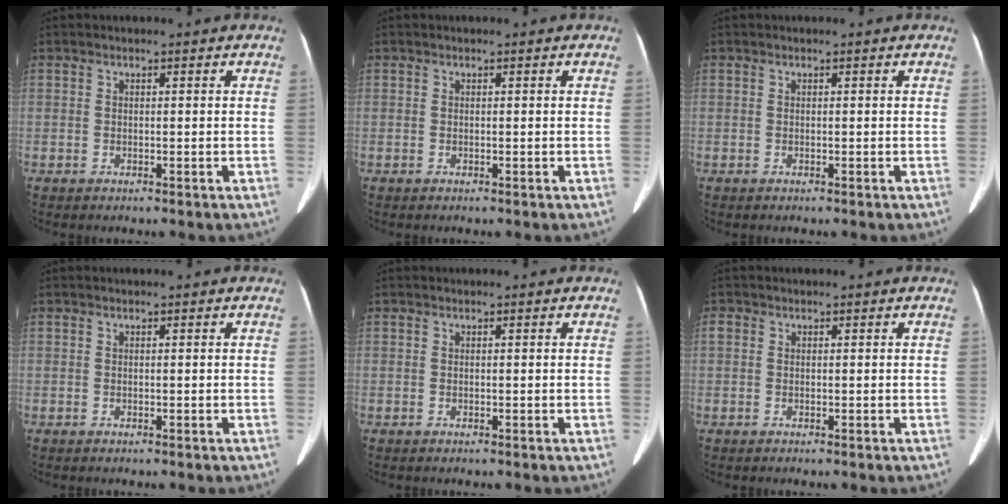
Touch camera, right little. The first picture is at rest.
{"total": 0.0}
{"total": 0.0}
{"total": 0.0}
{"total": 0.0}
{"total": 0.7, "force": [0.1, 0.6, 0.3], "torque": [-0.005, 0.008, 0.001]}